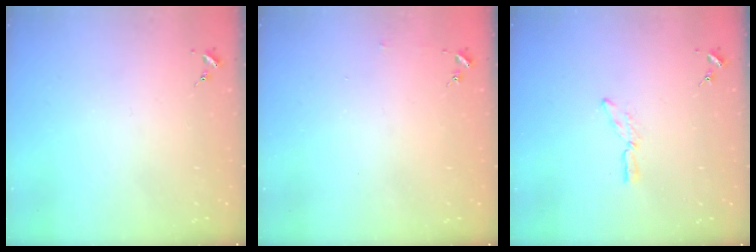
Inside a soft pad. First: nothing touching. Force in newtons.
{"total": 2.5, "press": 2.5, "slide": 0.2}
{"total": 6.9, "press": 6.9, "slide": 0.4}